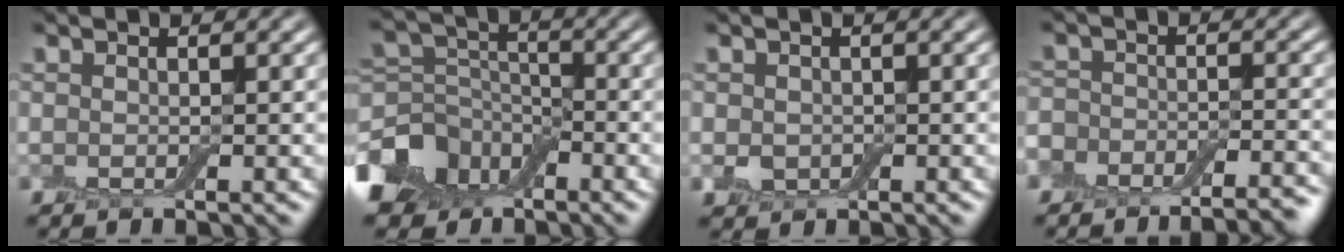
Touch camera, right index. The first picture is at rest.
{"total": 8.6, "force": [-4.6, 6.0, 4.1], "torque": [-0.074, -0.008, -0.087]}
{"total": 1.9, "force": [-0.2, 1.6, 1.0], "torque": [-0.019, -0.003, -0.007]}
{"total": 10.7, "force": [-9.2, 4.7, 2.9], "torque": [-0.030, -0.011, -0.125]}